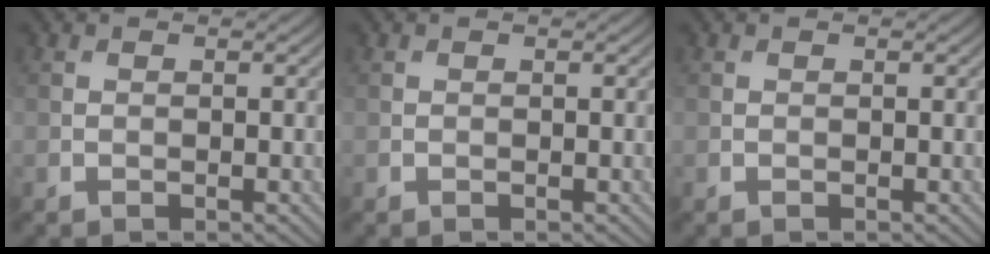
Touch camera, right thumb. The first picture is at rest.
{"total": 0.0}
{"total": 0.0}